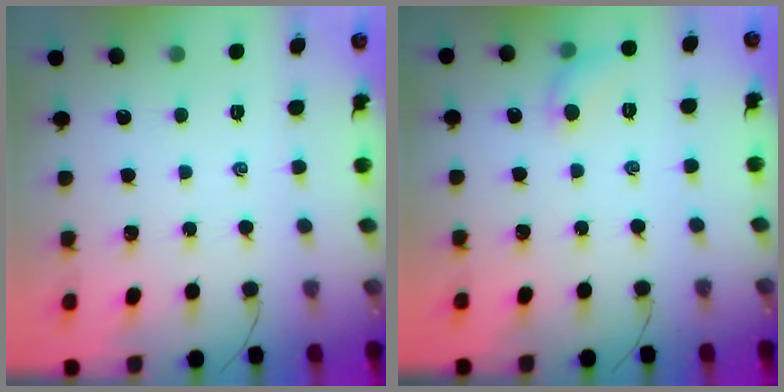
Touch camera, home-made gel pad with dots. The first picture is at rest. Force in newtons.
{"total": 5.9, "press": 5.8, "slide": 1.0}